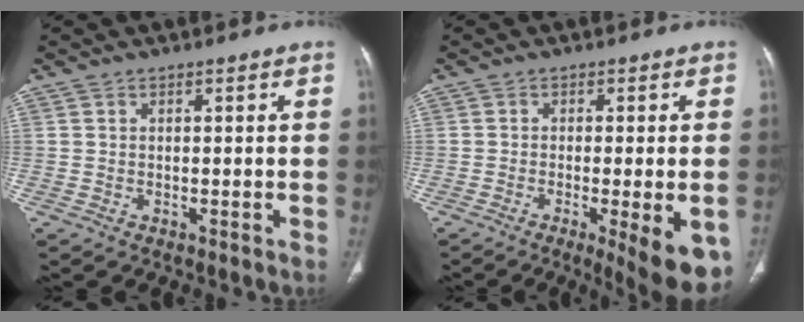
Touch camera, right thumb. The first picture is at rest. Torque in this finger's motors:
{"motor_torque": [-0.13, 0.64, 0.10, -0.13, 0.06]}